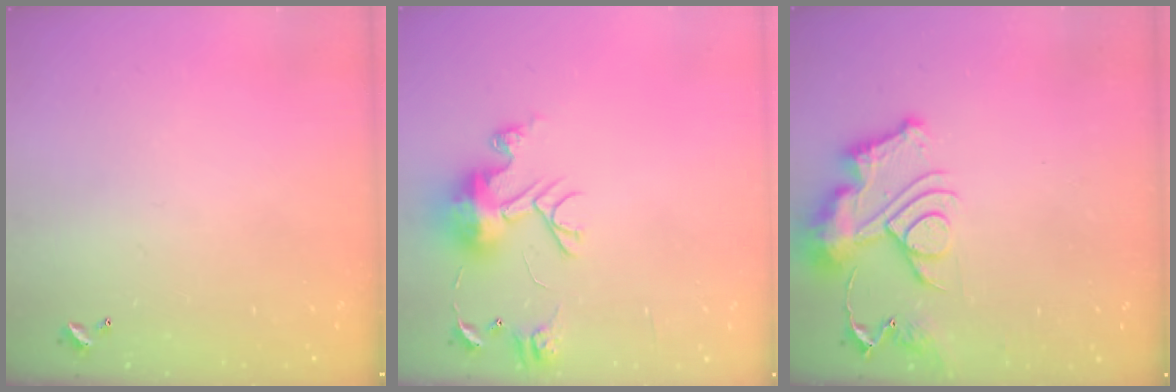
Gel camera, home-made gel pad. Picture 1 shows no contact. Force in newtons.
{"total": 10.8, "press": 10.8, "slide": 1.2}
{"total": 13.4, "press": 13.4, "slide": 1.4}